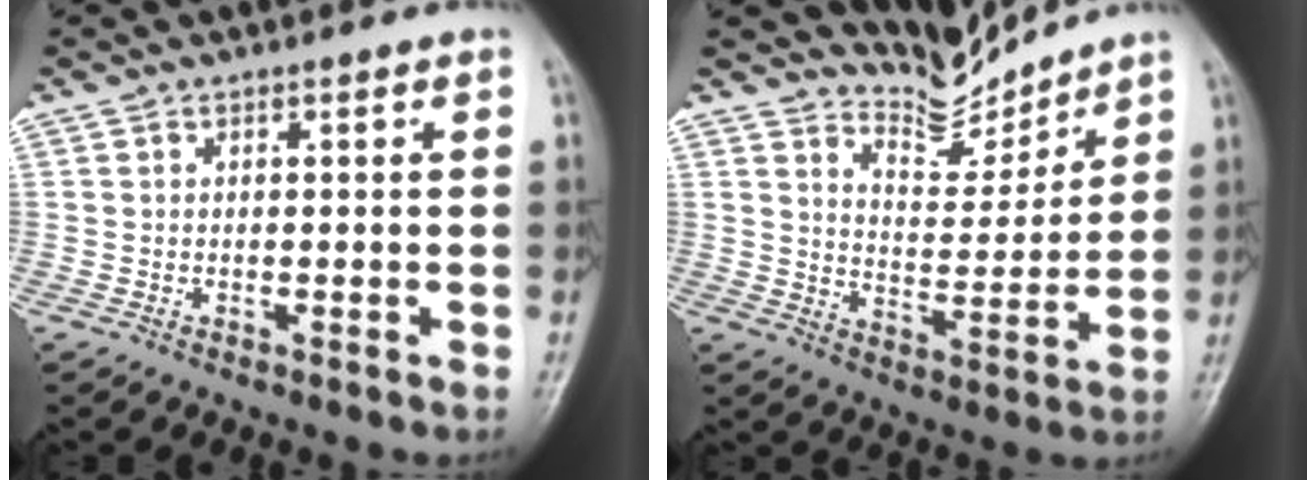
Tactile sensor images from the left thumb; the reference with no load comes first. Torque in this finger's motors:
{"motor_torque": [0.15, 0.05, -0.55, -0.59, 0.02]}